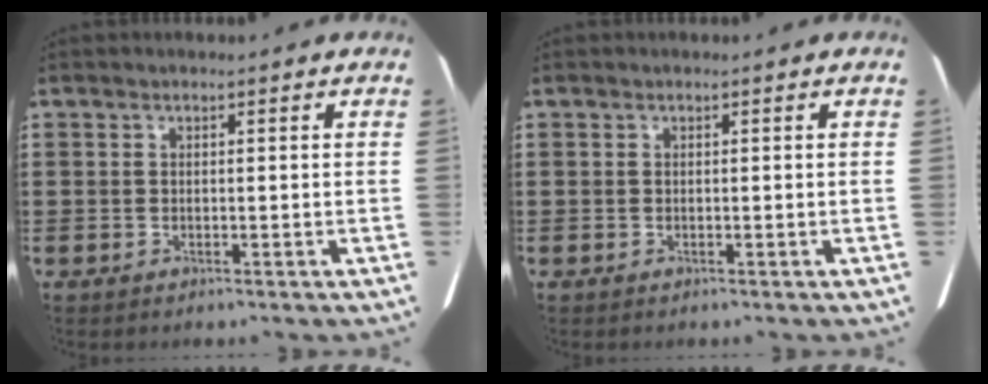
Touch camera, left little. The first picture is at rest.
{"total": 0.0}